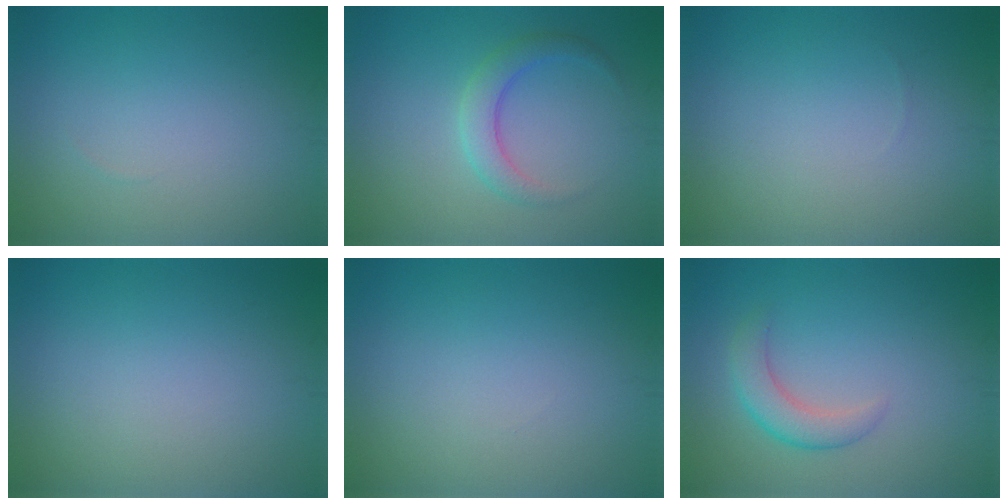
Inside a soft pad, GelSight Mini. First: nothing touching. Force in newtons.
{"total": 2.7, "press": 2.7, "slide": 0.2}
{"total": 0.0}
{"total": 0.0}
{"total": 0.0}
{"total": 2.8, "press": 2.8, "slide": 0.2}